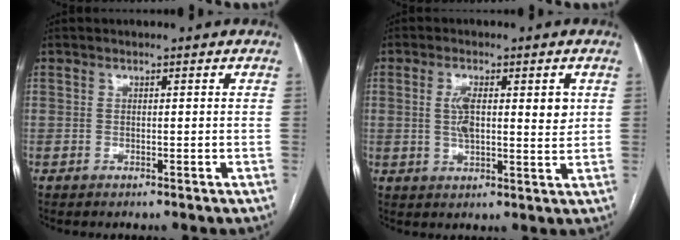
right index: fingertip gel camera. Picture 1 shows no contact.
{"total": 7.1, "force": [1.7, 2.4, 6.5], "torque": [-0.107, 0.003, 0.029]}